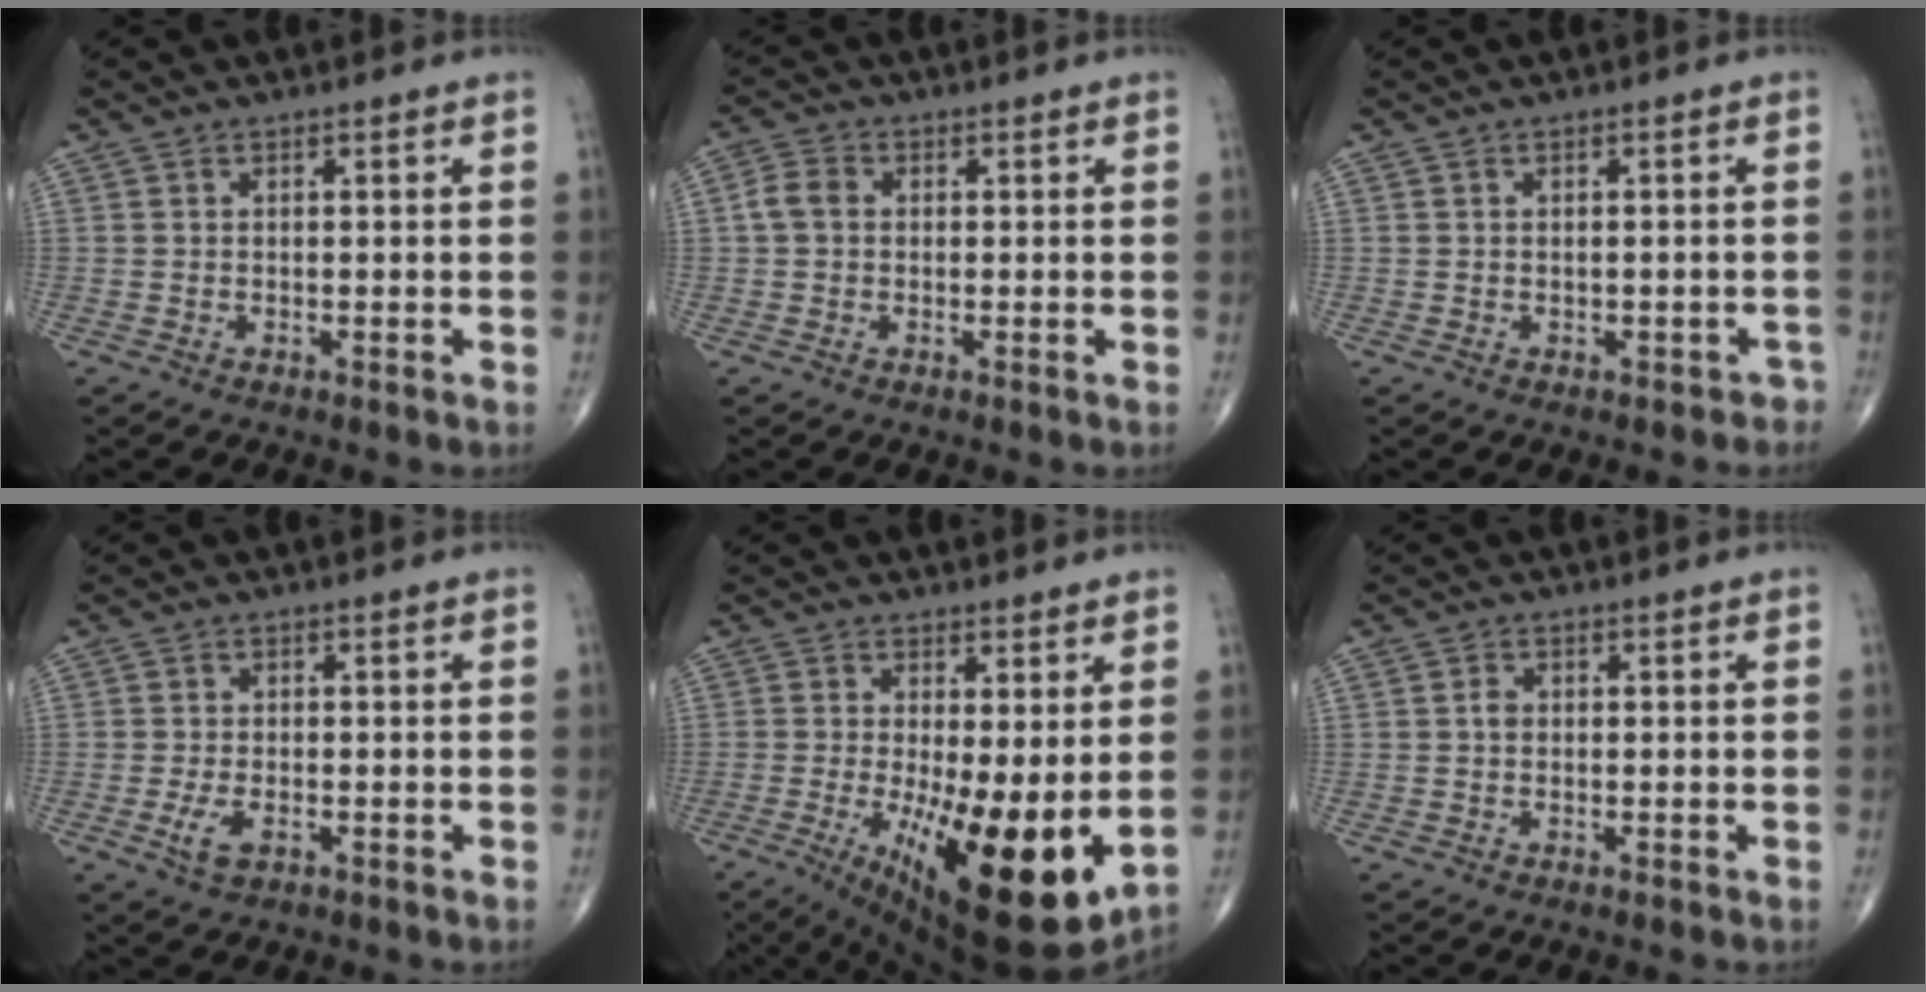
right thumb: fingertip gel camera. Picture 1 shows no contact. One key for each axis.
{"total": 2.7, "fx": 0.0, "fy": 2.4, "fz": 1.2, "tx": -0.015, "ty": 0.008, "tz": -0.006}
{"total": 1.7, "fx": -1.0, "fy": 1.2, "fz": 0.6, "tx": -0.004, "ty": 0.018, "tz": -0.009}
{"total": 3.3, "fx": -1.1, "fy": 1.7, "fz": 2.7, "tx": -0.056, "ty": -0.001, "tz": -0.019}
{"total": 17.1, "fx": -2.3, "fy": 5.5, "fz": 16.0, "tx": -0.236, "ty": -0.035, "tz": -0.012}
{"total": 1.1, "fx": 0.0, "fy": 0.9, "fz": 0.7, "tx": -0.007, "ty": 0.003, "tz": -0.003}